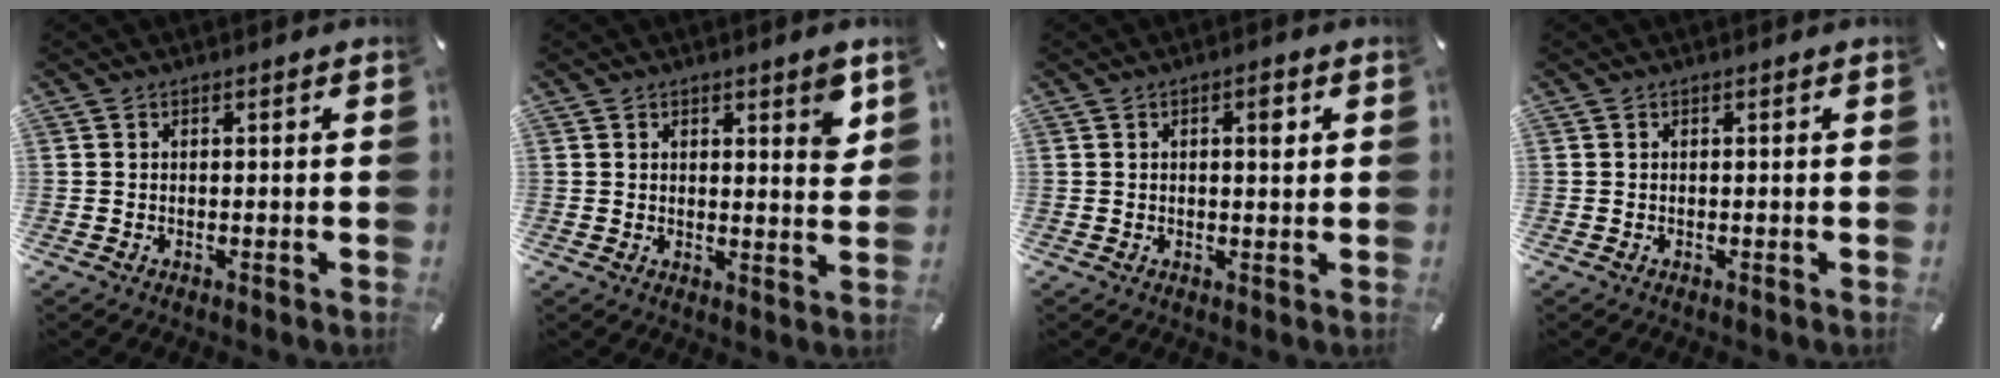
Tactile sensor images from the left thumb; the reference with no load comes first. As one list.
[{"total": 4.4, "force": [2.9, 1.4, 3.1], "torque": [-0.034, -0.021, 0.043]}, {"total": 3.1, "force": [0.9, 1.3, 2.7], "torque": [-0.032, -0.003, 0.008]}, {"total": 0.0}]